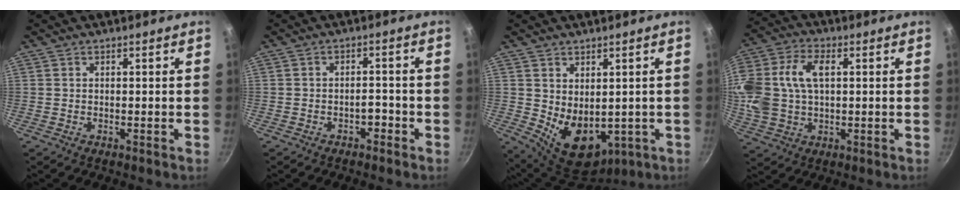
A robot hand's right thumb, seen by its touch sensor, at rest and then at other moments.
{"total": 2.7, "force": [-1.6, 1.7, 1.3], "torque": [-0.009, 0.018, -0.024]}
{"total": 12.3, "force": [-1.9, 7.7, 9.4], "torque": [-0.129, -0.012, 0.004]}
{"total": 19.3, "force": [2.8, 12.6, 14.4], "torque": [-0.352, 0.024, 0.057]}